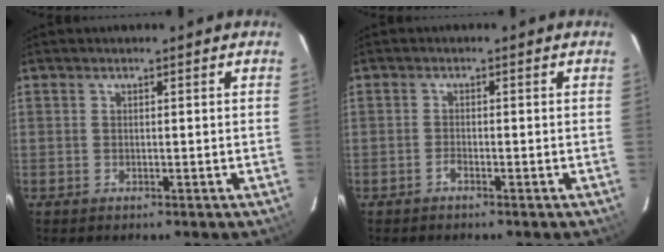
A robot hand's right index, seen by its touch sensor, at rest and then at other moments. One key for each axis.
{"total": 0.9, "fx": -0.8, "fy": 0.3, "fz": 0.4, "tx": -0.007, "ty": 0.000, "tz": -0.017}